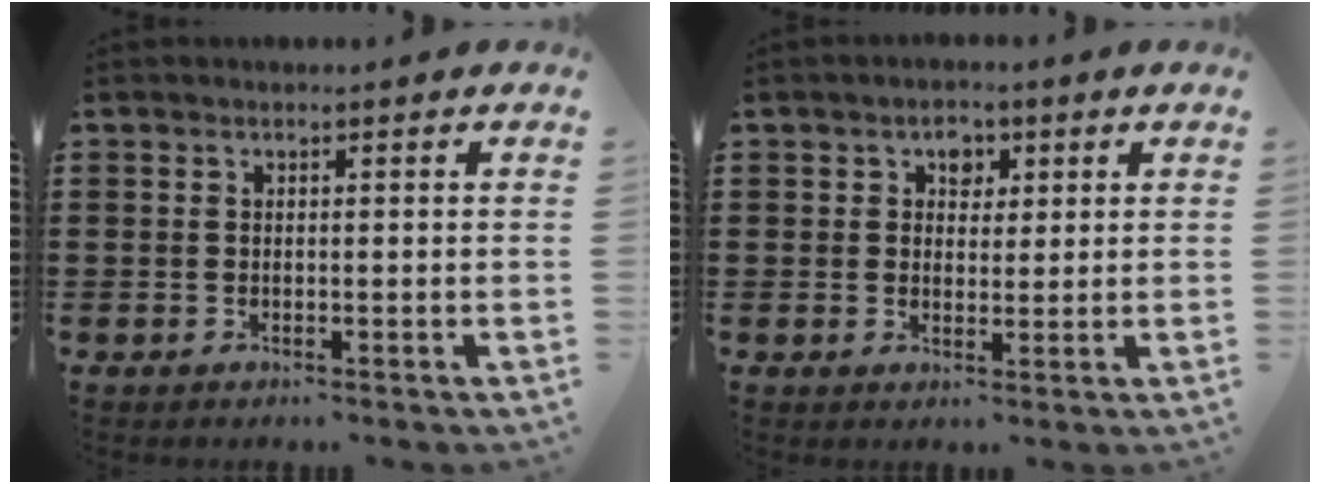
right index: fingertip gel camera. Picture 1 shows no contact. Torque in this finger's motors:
{"motor_torque": [-0.02, -0.18, 0.01, 0.03]}